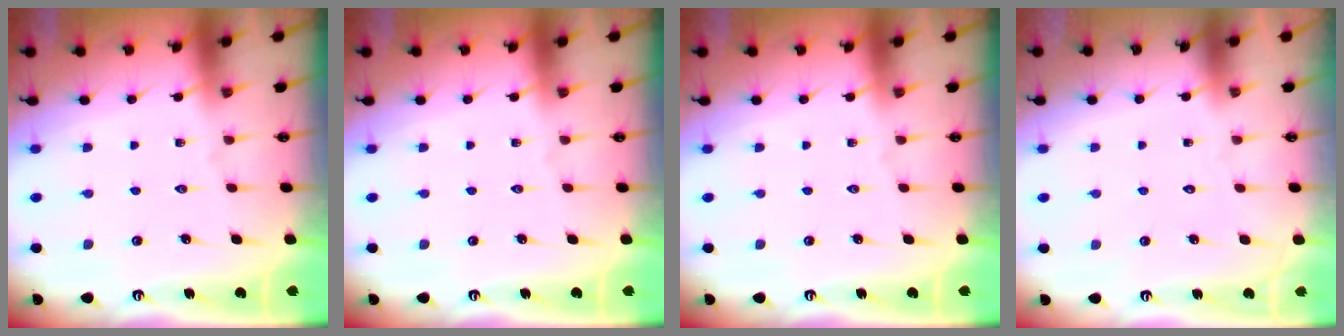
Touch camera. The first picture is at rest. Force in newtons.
{"total": 0.0}
{"total": 0.0}
{"total": 1.6, "press": 1.6, "slide": 0.1}